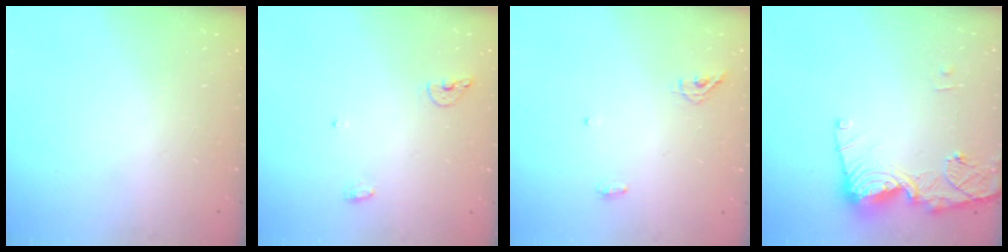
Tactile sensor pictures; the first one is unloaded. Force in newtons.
{"total": 6.2, "press": 6.1, "slide": 1.1}
{"total": 4.9, "press": 4.8, "slide": 1.0}
{"total": 14.4, "press": 14.4, "slide": 1.4}